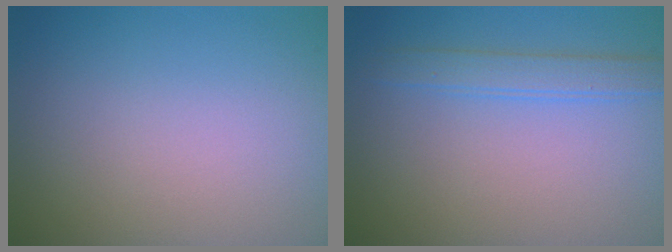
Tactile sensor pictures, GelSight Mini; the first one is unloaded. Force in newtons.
{"total": 2.5, "press": 2.5, "slide": 0.2}